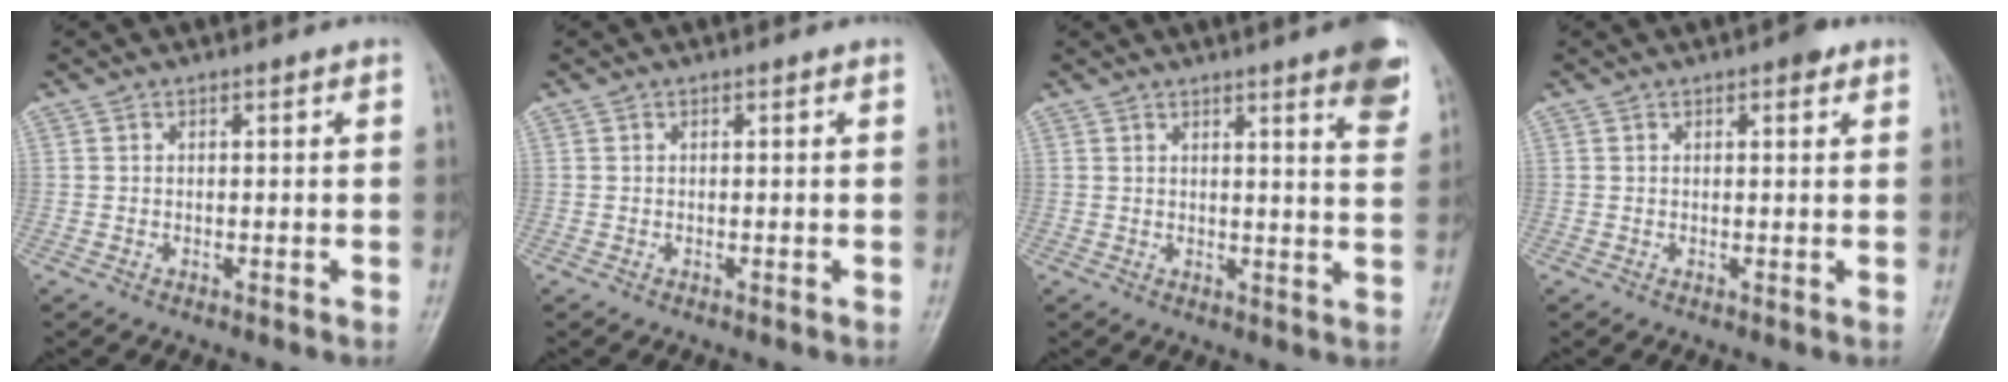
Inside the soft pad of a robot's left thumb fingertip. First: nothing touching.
{"total": 0.0}
{"total": 9.0, "force": [5.5, 1.2, 7.0], "torque": [-0.074, -0.024, 0.059]}
{"total": 2.3, "force": [1.4, 0.9, 1.7], "torque": [-0.018, -0.003, 0.015]}